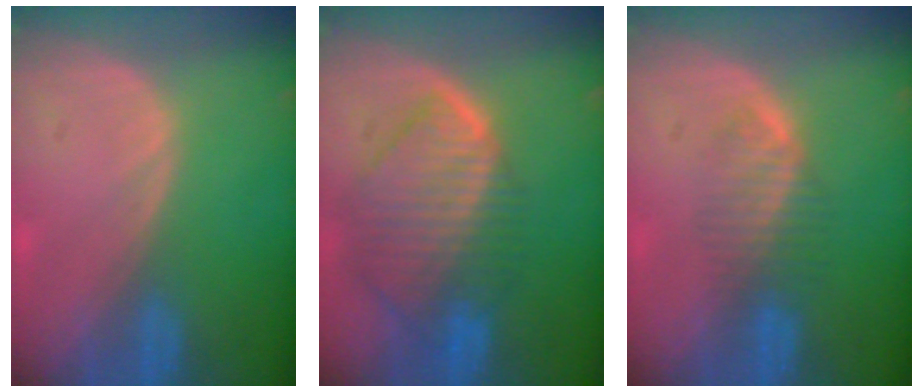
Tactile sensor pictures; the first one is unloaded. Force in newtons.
{"total": 10.1, "press": 8.8, "slide": 5.1}
{"total": 3.9, "press": 3.9, "slide": 0.8}